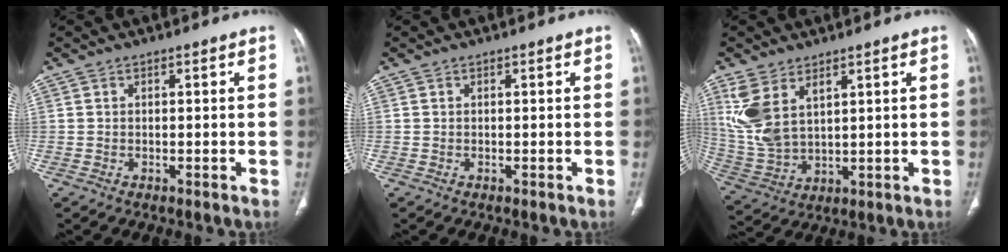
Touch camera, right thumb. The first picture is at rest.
{"total": 0.0}
{"total": 10.4, "force": [4.9, 5.6, 7.3], "torque": [-0.159, -0.013, 0.116]}